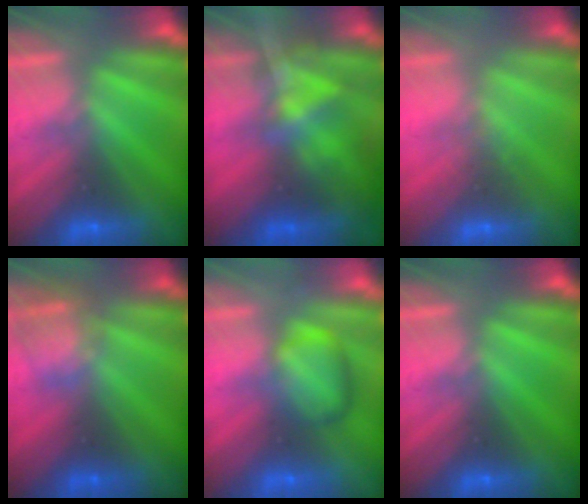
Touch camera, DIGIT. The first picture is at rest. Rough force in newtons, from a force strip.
{"total": 3.9}
{"total": 2.2}
{"total": 2.3}
{"total": 2.4}
{"total": 0.0}